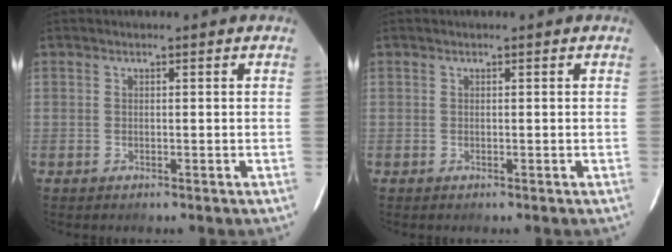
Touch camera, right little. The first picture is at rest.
{"total": 0.0}